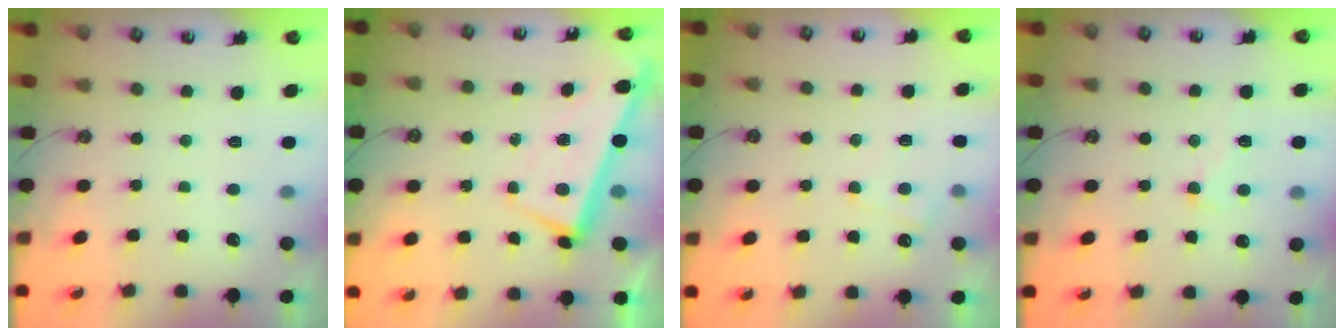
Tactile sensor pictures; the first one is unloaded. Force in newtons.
{"total": 1.6, "press": 0.6, "slide": 1.5}
{"total": 4.8, "press": 4.8, "slide": 0.5}
{"total": 1.8, "press": 1.5, "slide": 0.9}